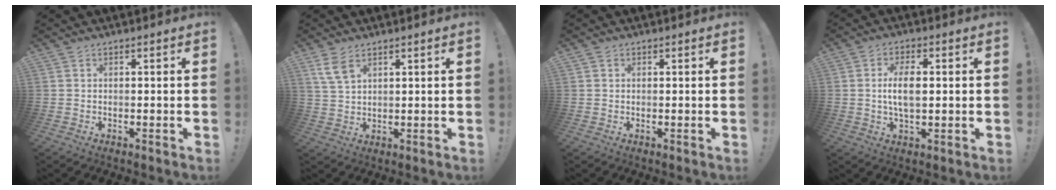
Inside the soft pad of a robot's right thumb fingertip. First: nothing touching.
{"total": 6.3, "force": [3.7, 3.4, 3.8], "torque": [-0.066, -0.012, 0.073]}
{"total": 0.5, "force": [0.3, 0.5, -0.1], "torque": [0.008, -0.002, 0.004]}
{"total": 7.6, "force": [0.6, 3.6, 6.7], "torque": [-0.112, -0.001, 0.005]}